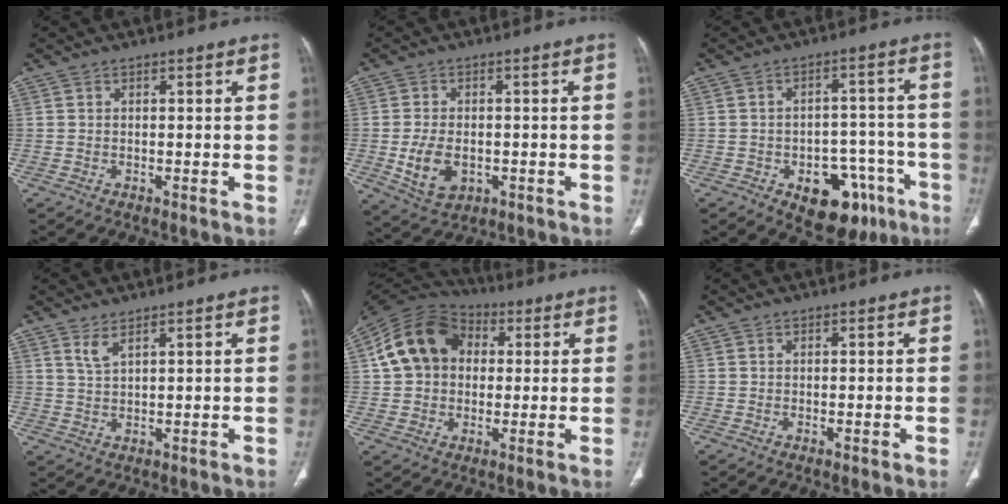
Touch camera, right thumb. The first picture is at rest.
{"total": 7.7, "force": [-1.7, 5.1, 5.5], "torque": [-0.095, 0.001, -0.017]}
{"total": 13.5, "force": [-7.1, 8.2, 8.0], "torque": [-0.062, 0.048, -0.089]}
{"total": 2.4, "force": [1.7, 0.5, 1.6], "torque": [-0.038, -0.010, 0.042]}
{"total": 14.3, "force": [2.3, 11.5, 8.3], "torque": [-0.137, 0.026, 0.029]}
{"total": 1.3, "force": [-0.5, 0.1, 1.2], "torque": [-0.020, -0.003, -0.009]}